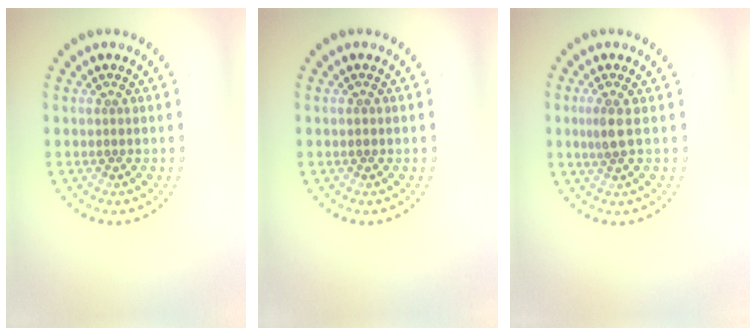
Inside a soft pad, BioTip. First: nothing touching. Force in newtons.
{"total": 0.8, "press": 0.7, "slide": 0.1}
{"total": 1.8, "press": 1.5, "slide": 1.0}